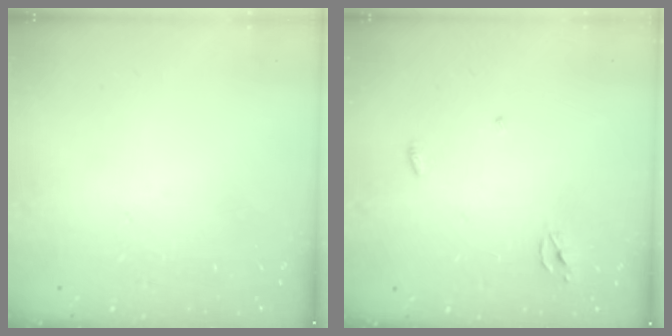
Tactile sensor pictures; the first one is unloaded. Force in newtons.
{"total": 2.3, "press": 2.3, "slide": 0.1}